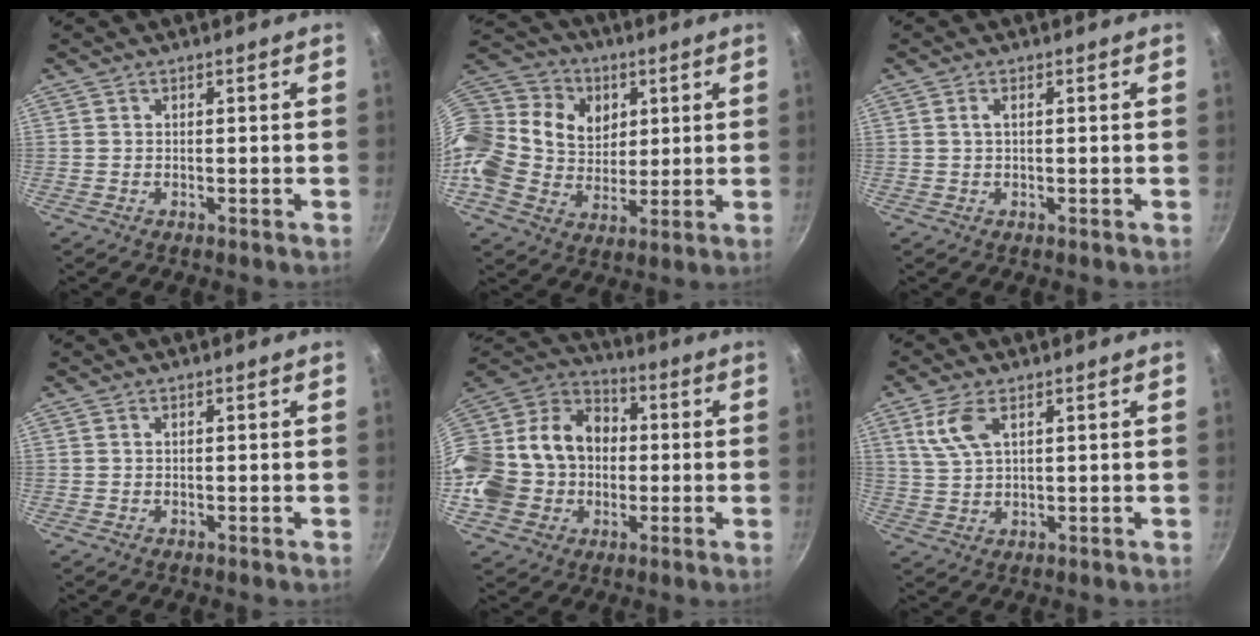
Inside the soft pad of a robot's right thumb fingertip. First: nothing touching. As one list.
[{"total": 23.3, "force": [7.0, 18.5, 12.4], "torque": [-0.252, 0.016, 0.118]}, {"total": 1.4, "force": [0.3, 0.6, 1.2], "torque": [-0.024, 0.003, 0.005]}, {"total": 0.0}, {"total": 24.7, "force": [-1.5, 20.9, 13.1], "torque": [-0.263, 0.057, -0.021]}, {"total": 6.5, "force": [2.8, 3.1, 5.0], "torque": [-0.104, -0.003, 0.060]}]